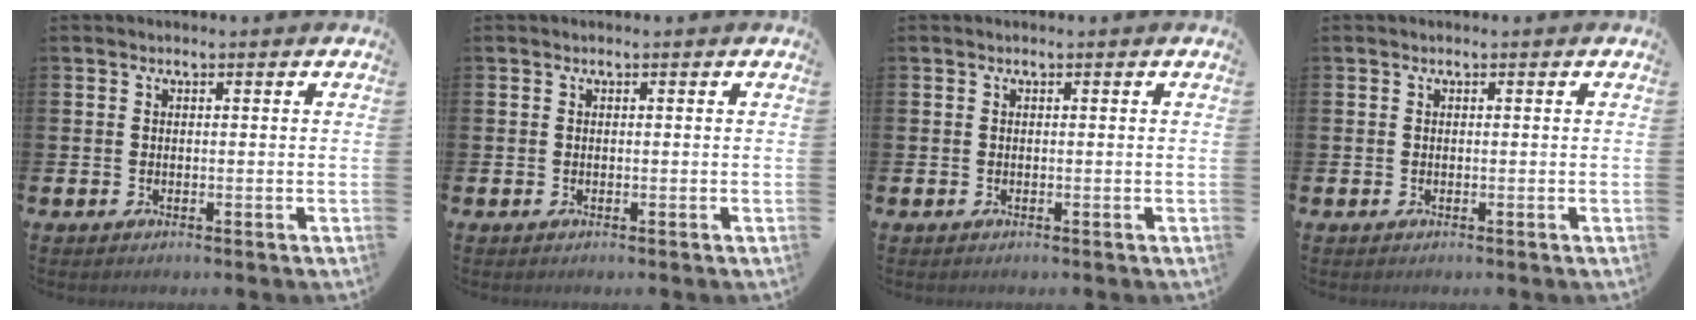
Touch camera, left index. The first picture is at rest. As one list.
[{"total": 0.0}, {"total": 0.0}, {"total": 0.0}]